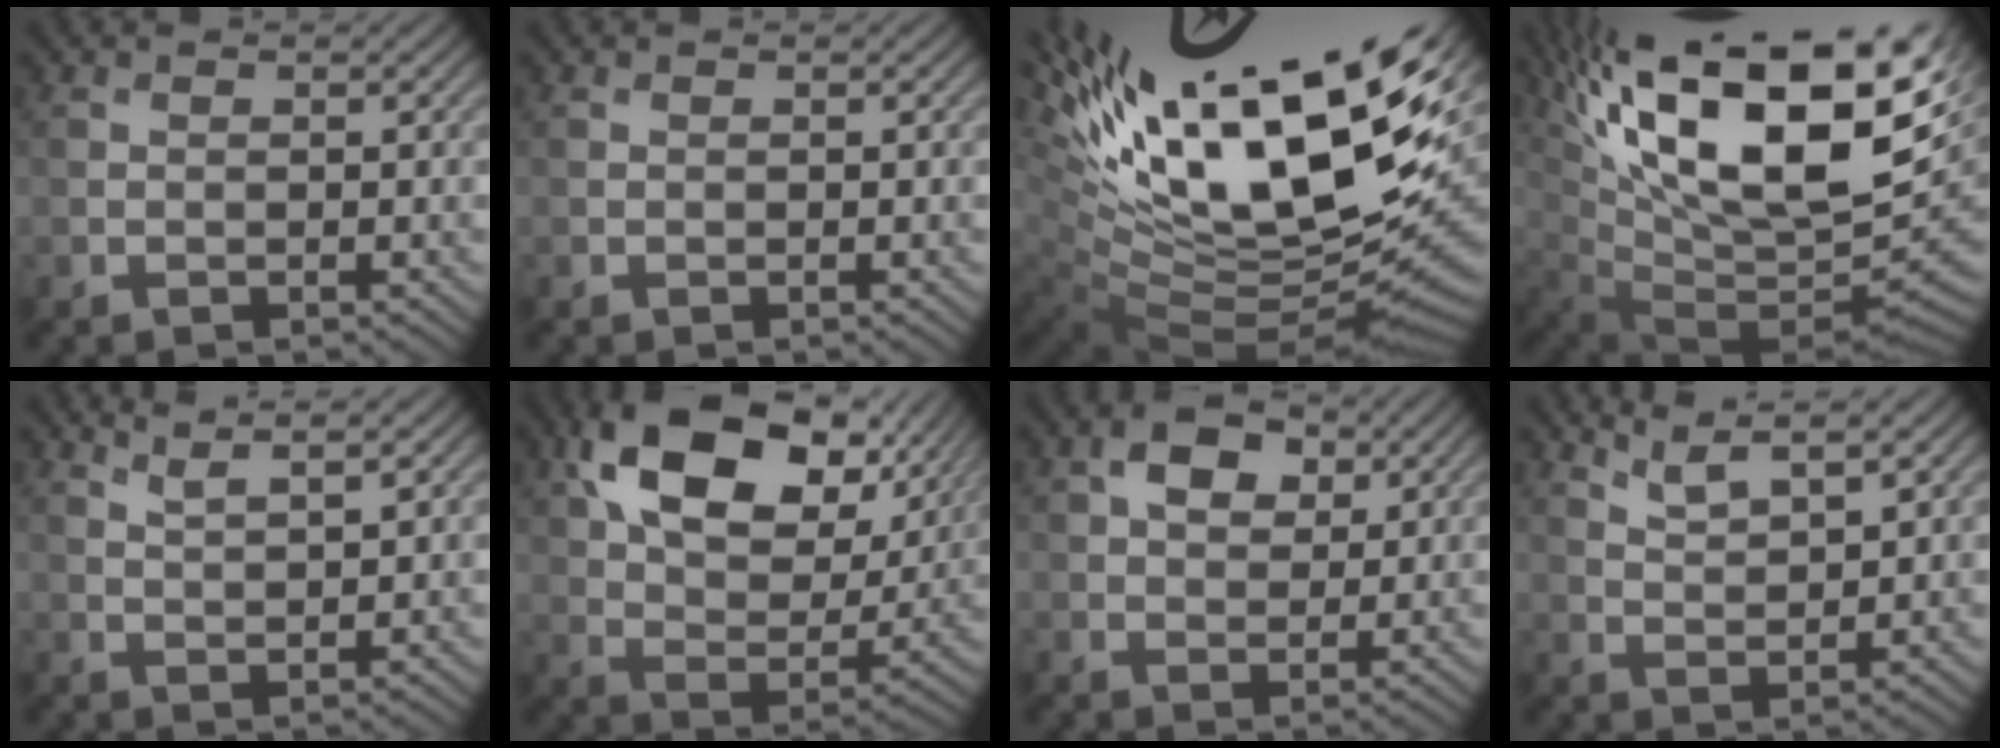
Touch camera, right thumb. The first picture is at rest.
{"total": 0.0}
{"total": 20.7, "force": [8.4, 7.7, 17.2], "torque": [-0.275, 0.038, 0.154]}
{"total": 22.1, "force": [9.6, 8.9, 17.7], "torque": [-0.288, 0.039, 0.181]}
{"total": 2.9, "force": [2.1, 0.3, 1.9], "torque": [-0.033, 0.004, 0.043]}
{"total": 16.4, "force": [7.8, 9.5, 10.8], "torque": [-0.210, 0.001, 0.138]}
{"total": 4.7, "force": [1.9, 3.1, 3.0], "torque": [-0.053, 0.004, 0.030]}
{"total": 3.8, "force": [2.9, 0.5, 2.4], "torque": [-0.053, 0.001, 0.066]}